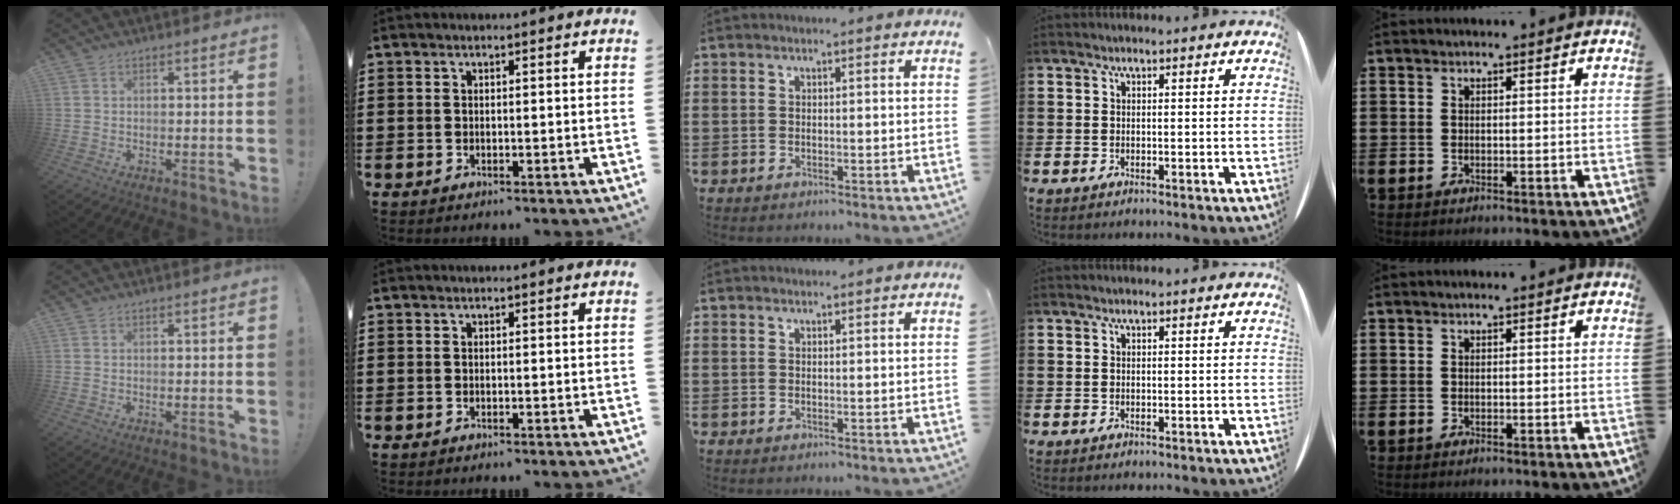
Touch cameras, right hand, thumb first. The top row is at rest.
{}